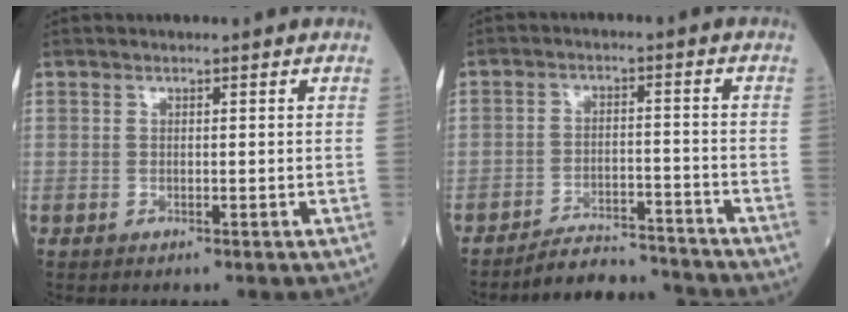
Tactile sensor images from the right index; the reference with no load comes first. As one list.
[{"total": 7.2, "force": [-7.1, 1.3, 0.1], "torque": [0.003, 0.015, -0.116]}]